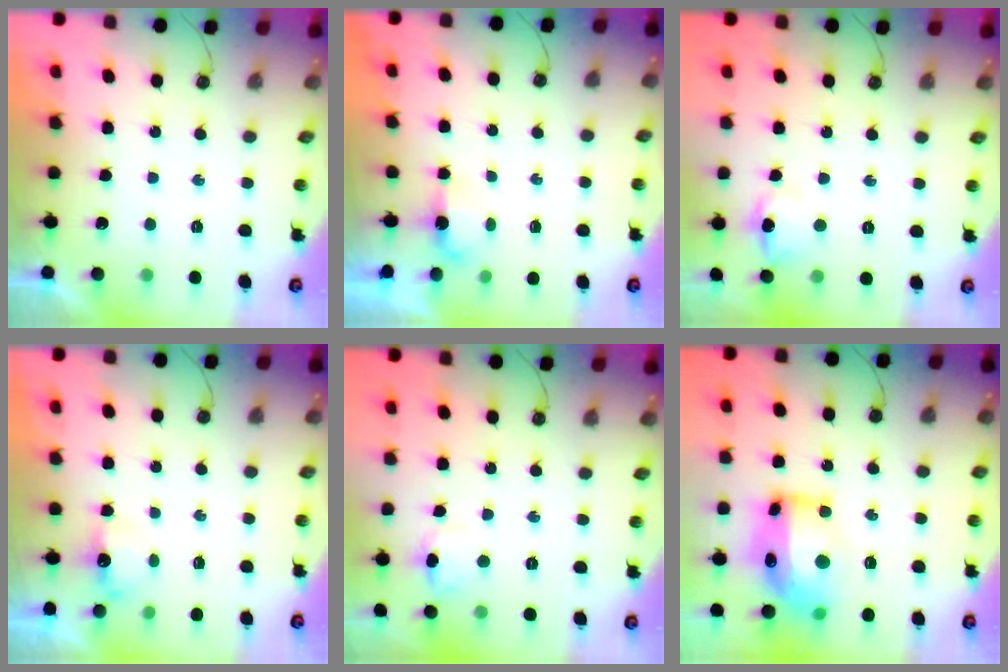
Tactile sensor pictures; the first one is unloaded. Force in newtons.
{"total": 3.0, "press": 2.9, "slide": 0.6}
{"total": 9.0, "press": 9.0, "slide": 0.7}
{"total": 4.0, "press": 3.9, "slide": 0.6}
{"total": 6.9, "press": 6.8, "slide": 1.0}
{"total": 16.5, "press": 16.4, "slide": 1.6}